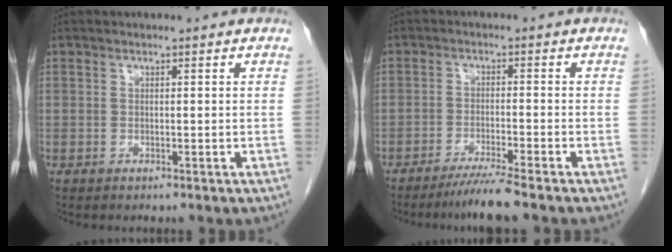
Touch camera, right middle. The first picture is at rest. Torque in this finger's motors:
{"motor_torque": [0.11, -0.09, 0.03, 0.02]}